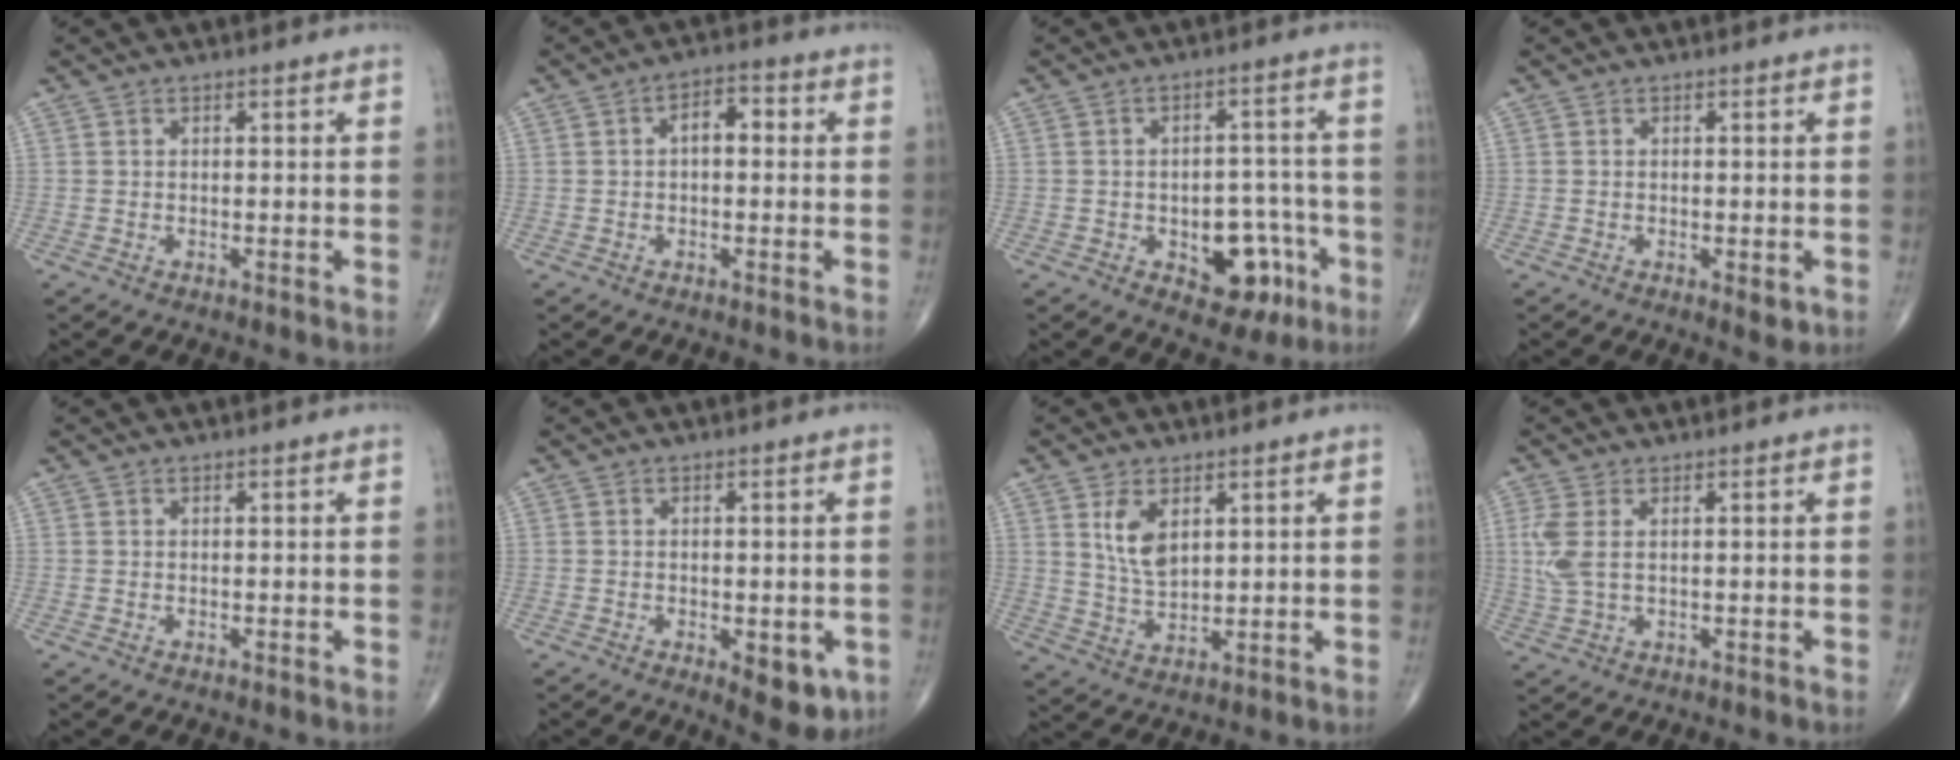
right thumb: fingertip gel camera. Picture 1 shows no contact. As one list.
[{"total": 4.4, "force": [0.3, 2.5, 3.7], "torque": [-0.043, 0.017, -0.006]}, {"total": 10.6, "force": [-4.1, 6.6, 7.3], "torque": [-0.054, 0.038, -0.046]}, {"total": 2.1, "force": [-0.6, 0.9, 1.8], "torque": [-0.020, -0.004, -0.006]}, {"total": 0.0}, {"total": 6.8, "force": [-2.2, 3.1, 5.6], "torque": [-0.054, -0.006, -0.020]}, {"total": 7.6, "force": [3.3, 4.2, 5.5], "torque": [-0.087, -0.021, 0.072]}, {"total": 4.7, "force": [0.9, 2.2, 4.1], "torque": [-0.116, 0.002, 0.024]}]